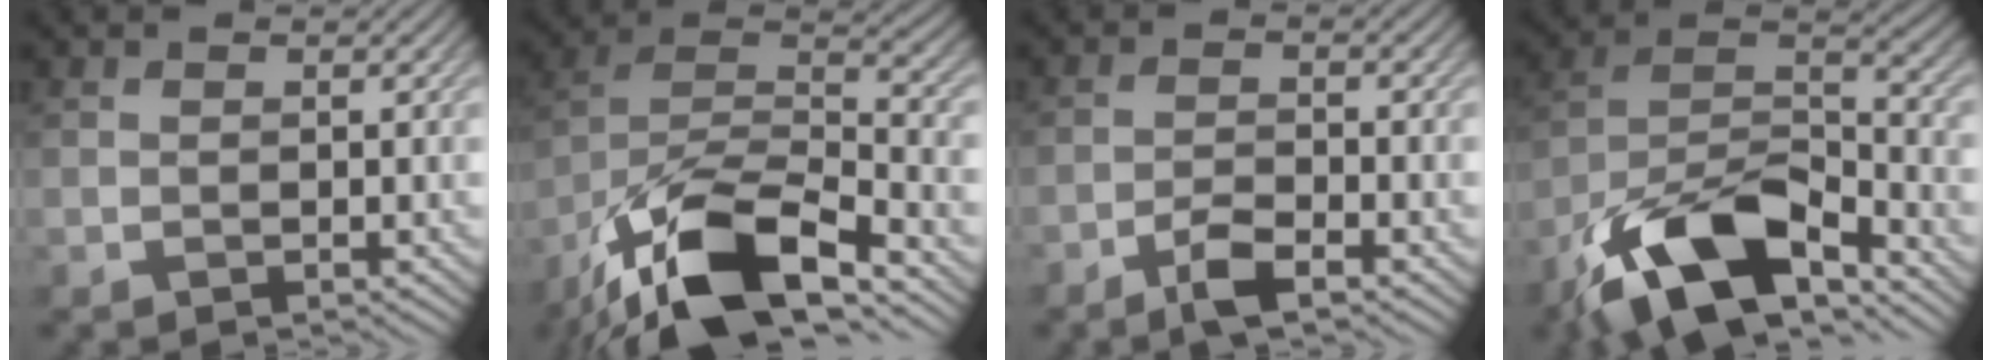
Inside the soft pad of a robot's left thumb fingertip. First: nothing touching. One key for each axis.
{"total": 15.9, "fx": -10.3, "fy": 5.9, "fz": 10.7, "tx": -0.220, "ty": -0.011, "tz": -0.195}
{"total": 3.8, "fx": -2.7, "fy": 0.7, "fz": 2.6, "tx": -0.057, "ty": 0.002, "tz": -0.057}
{"total": 15.0, "fx": -9.9, "fy": 5.9, "fz": 9.7, "tx": -0.189, "ty": -0.009, "tz": -0.196}